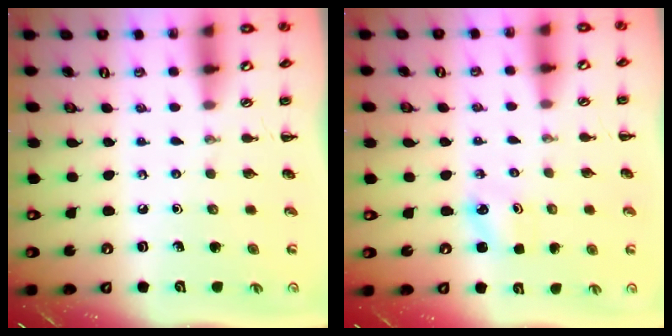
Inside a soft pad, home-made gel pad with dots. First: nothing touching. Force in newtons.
{"total": 2.3, "press": 2.2, "slide": 0.7}